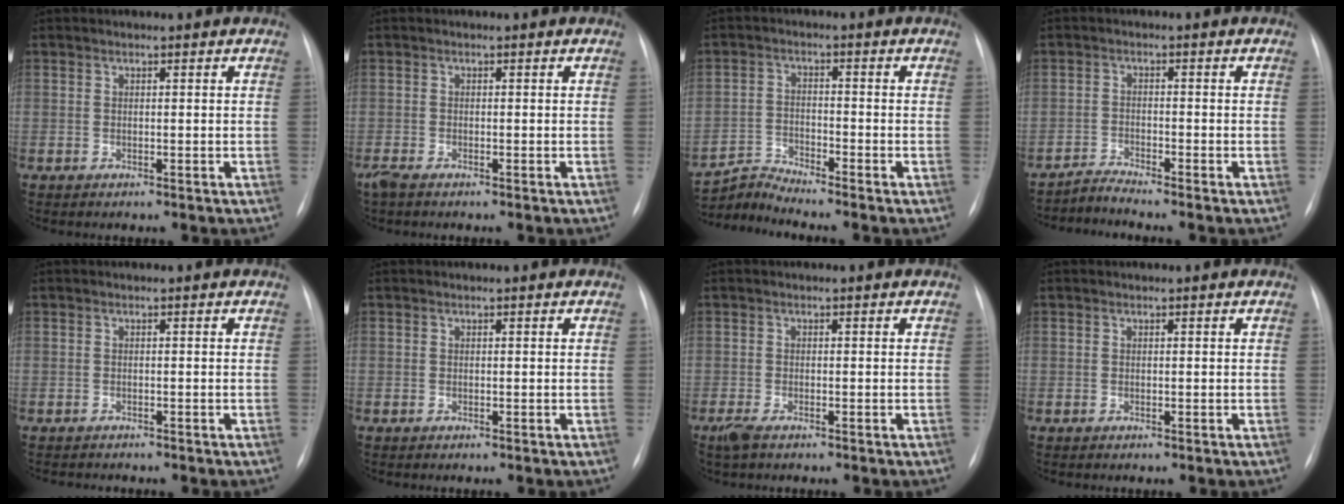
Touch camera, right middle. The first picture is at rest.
{"total": 1.8, "force": [-1.4, 0.5, 1.1], "torque": [-0.029, -0.007, -0.026]}
{"total": 4.5, "force": [-4.0, -1.6, -1.3], "torque": [0.012, -0.015, -0.078]}
{"total": 2.5, "force": [-2.3, -0.8, -0.4], "torque": [0.003, -0.018, -0.046]}
{"total": 1.9, "force": [-1.8, 0.5, 0.3], "torque": [-0.003, -0.005, -0.022]}
{"total": 0.0}
{"total": 2.2, "force": [-1.5, 0.7, 1.5], "torque": [-0.039, -0.007, -0.028]}
{"total": 0.0}